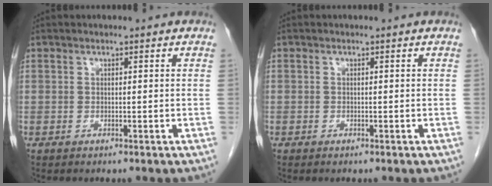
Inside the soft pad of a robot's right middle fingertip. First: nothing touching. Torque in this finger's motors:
{"motor_torque": [-0.14, -0.53, -0.47, -0.21]}